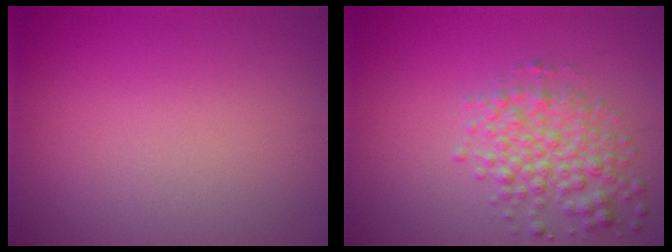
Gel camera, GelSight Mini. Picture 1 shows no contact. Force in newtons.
{"total": 3.8, "press": 3.8, "slide": 0.1}